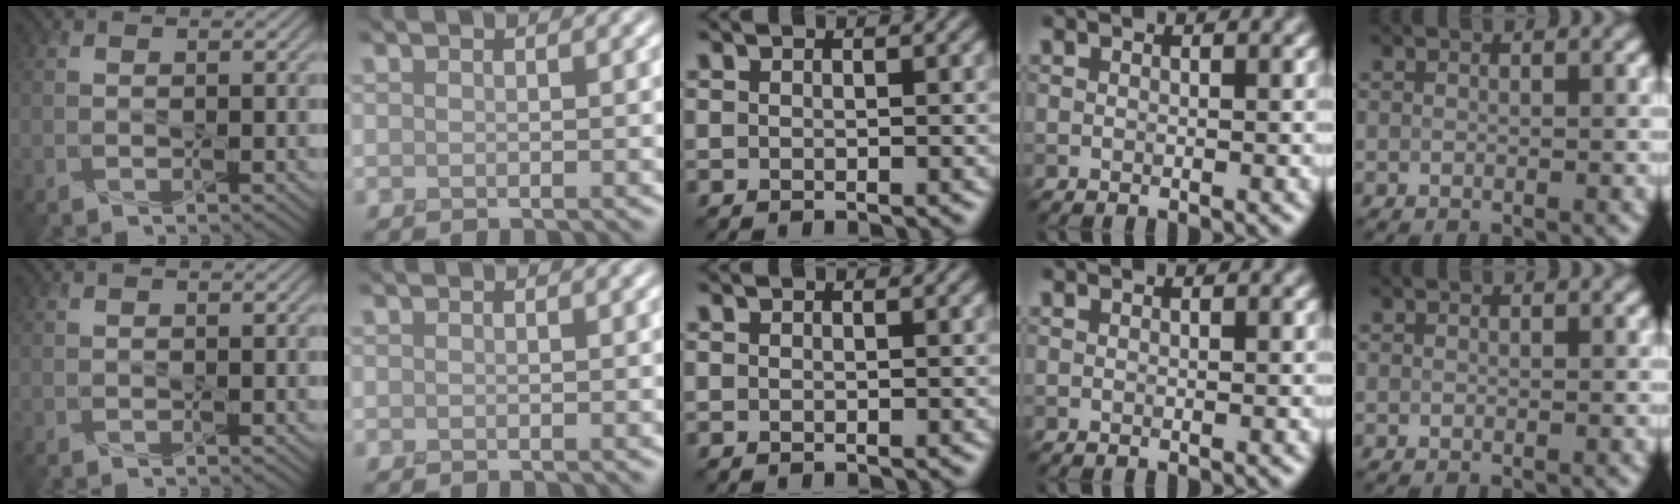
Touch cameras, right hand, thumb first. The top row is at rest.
{}